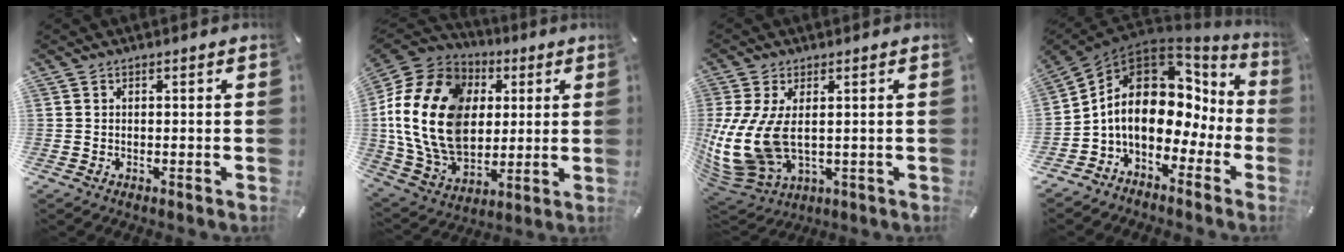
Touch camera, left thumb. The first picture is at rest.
{"total": 21.9, "force": [1.8, 17.2, 13.5], "torque": [-0.296, 0.000, 0.031]}
{"total": 13.5, "force": [1.3, 8.3, 10.5], "torque": [-0.256, -0.022, 0.026]}
{"total": 14.6, "force": [0.2, 10.6, 10.0], "torque": [-0.187, -0.012, 0.001]}